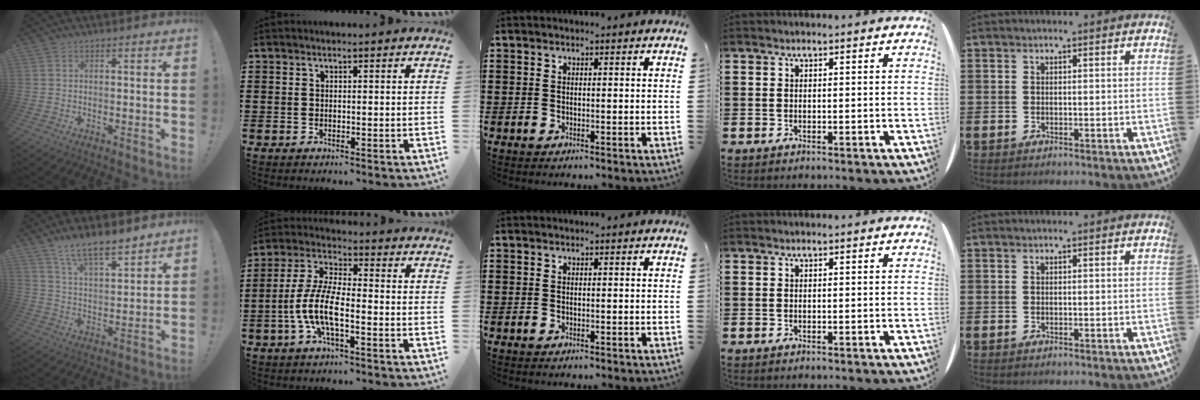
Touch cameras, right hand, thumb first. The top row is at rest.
{"thumb": {"total": 10.6, "force": [8.9, 2.8, 5.1], "torque": [-0.092, -0.059, 0.162]}, "index": {"total": 7.9, "force": [-2.9, 2.3, 7.0], "torque": [-0.171, -0.012, -0.064]}}